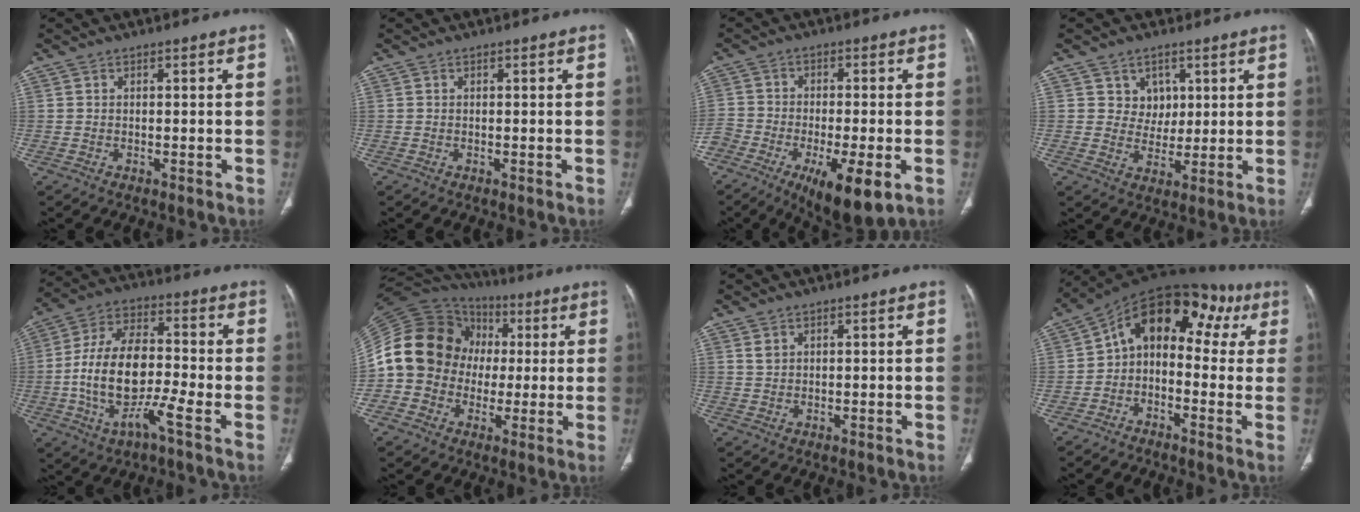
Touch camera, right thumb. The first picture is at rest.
{"total": 0.0}
{"total": 16.6, "force": [-8.2, 6.2, 13.0], "torque": [-0.245, -0.001, -0.133]}
{"total": 5.8, "force": [2.7, 5.1, 0.8], "torque": [0.020, -0.010, 0.045]}
{"total": 14.8, "force": [-4.0, 5.8, 13.0], "torque": [-0.252, 0.035, -0.079]}
{"total": 18.5, "force": [-0.1, 16.4, 8.6], "torque": [-0.148, 0.048, -0.005]}
{"total": 1.2, "force": [0.7, 0.8, 0.5], "torque": [-0.006, 0.001, 0.016]}
{"total": 15.5, "force": [3.0, 9.9, 11.6], "torque": [-0.110, 0.061, 0.029]}